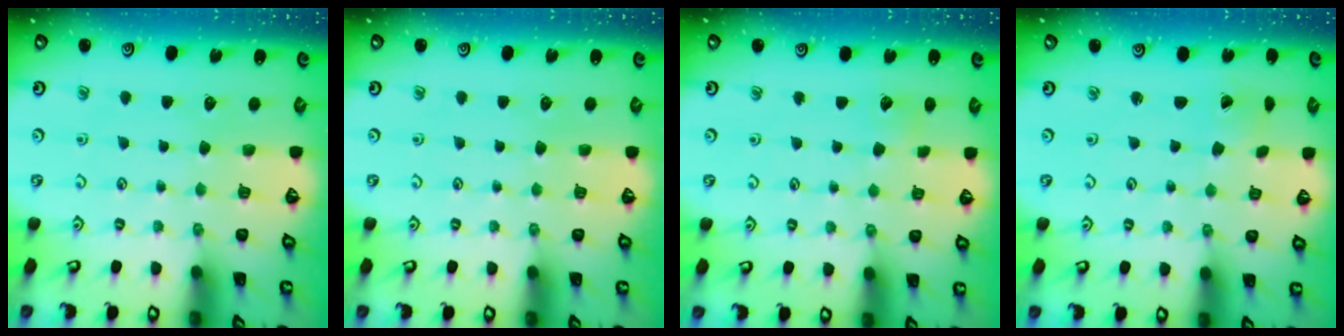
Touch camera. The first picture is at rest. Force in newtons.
{"total": 0.0}
{"total": 2.7, "press": 2.7, "slide": 0.4}
{"total": 1.3, "press": 1.2, "slide": 0.4}